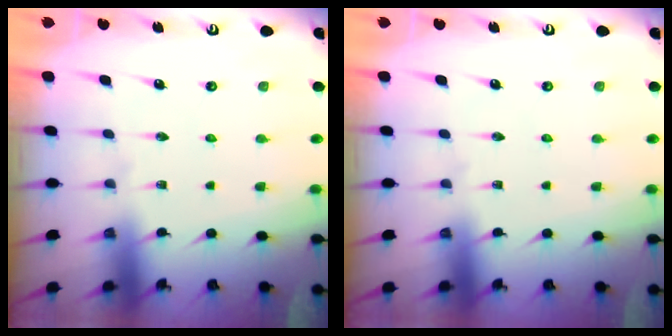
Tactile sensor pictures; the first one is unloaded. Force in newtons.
{"total": 0.0}